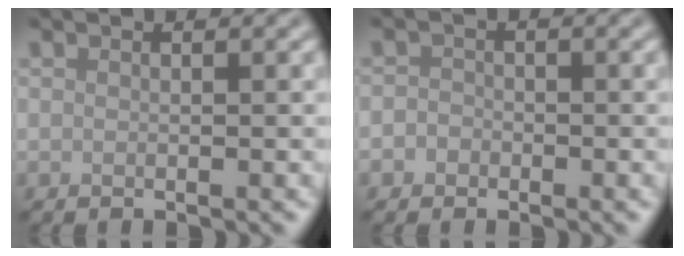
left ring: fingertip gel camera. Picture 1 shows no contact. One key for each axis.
{"total": 1.3, "fx": -0.6, "fy": 1.2, "fz": 0.2, "tx": 0.012, "ty": 0.001, "tz": -0.015}